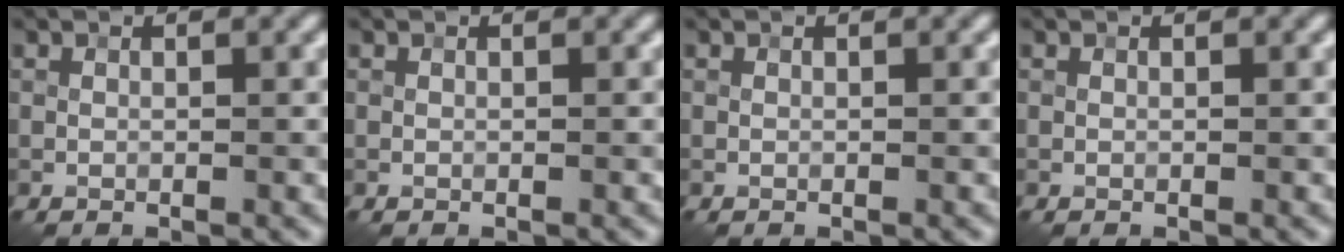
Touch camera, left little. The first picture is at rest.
{"total": 0.0}
{"total": 0.0}
{"total": 0.0}